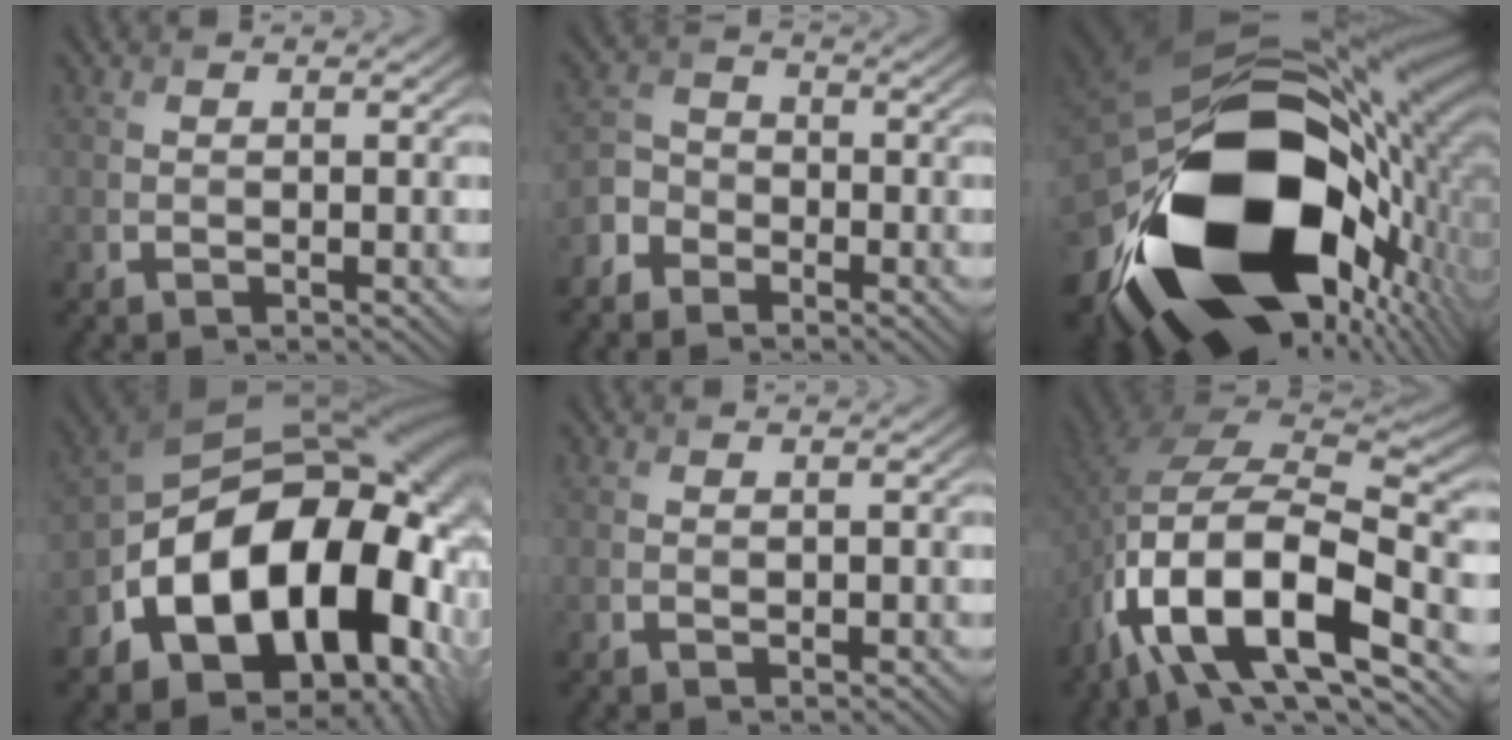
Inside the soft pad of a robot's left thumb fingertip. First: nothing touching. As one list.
[{"total": 4.3, "force": [-3.1, 2.7, 1.0], "torque": [-0.031, 0.000, -0.073]}, {"total": 23.1, "force": [-6.4, 15.2, 16.2], "torque": [-0.353, -0.088, -0.064]}, {"total": 19.8, "force": [-6.7, 12.6, 13.8], "torque": [-0.215, -0.030, -0.097]}, {"total": 0.0}, {"total": 16.9, "force": [-7.6, 7.5, 13.1], "torque": [-0.275, -0.017, -0.142]}]